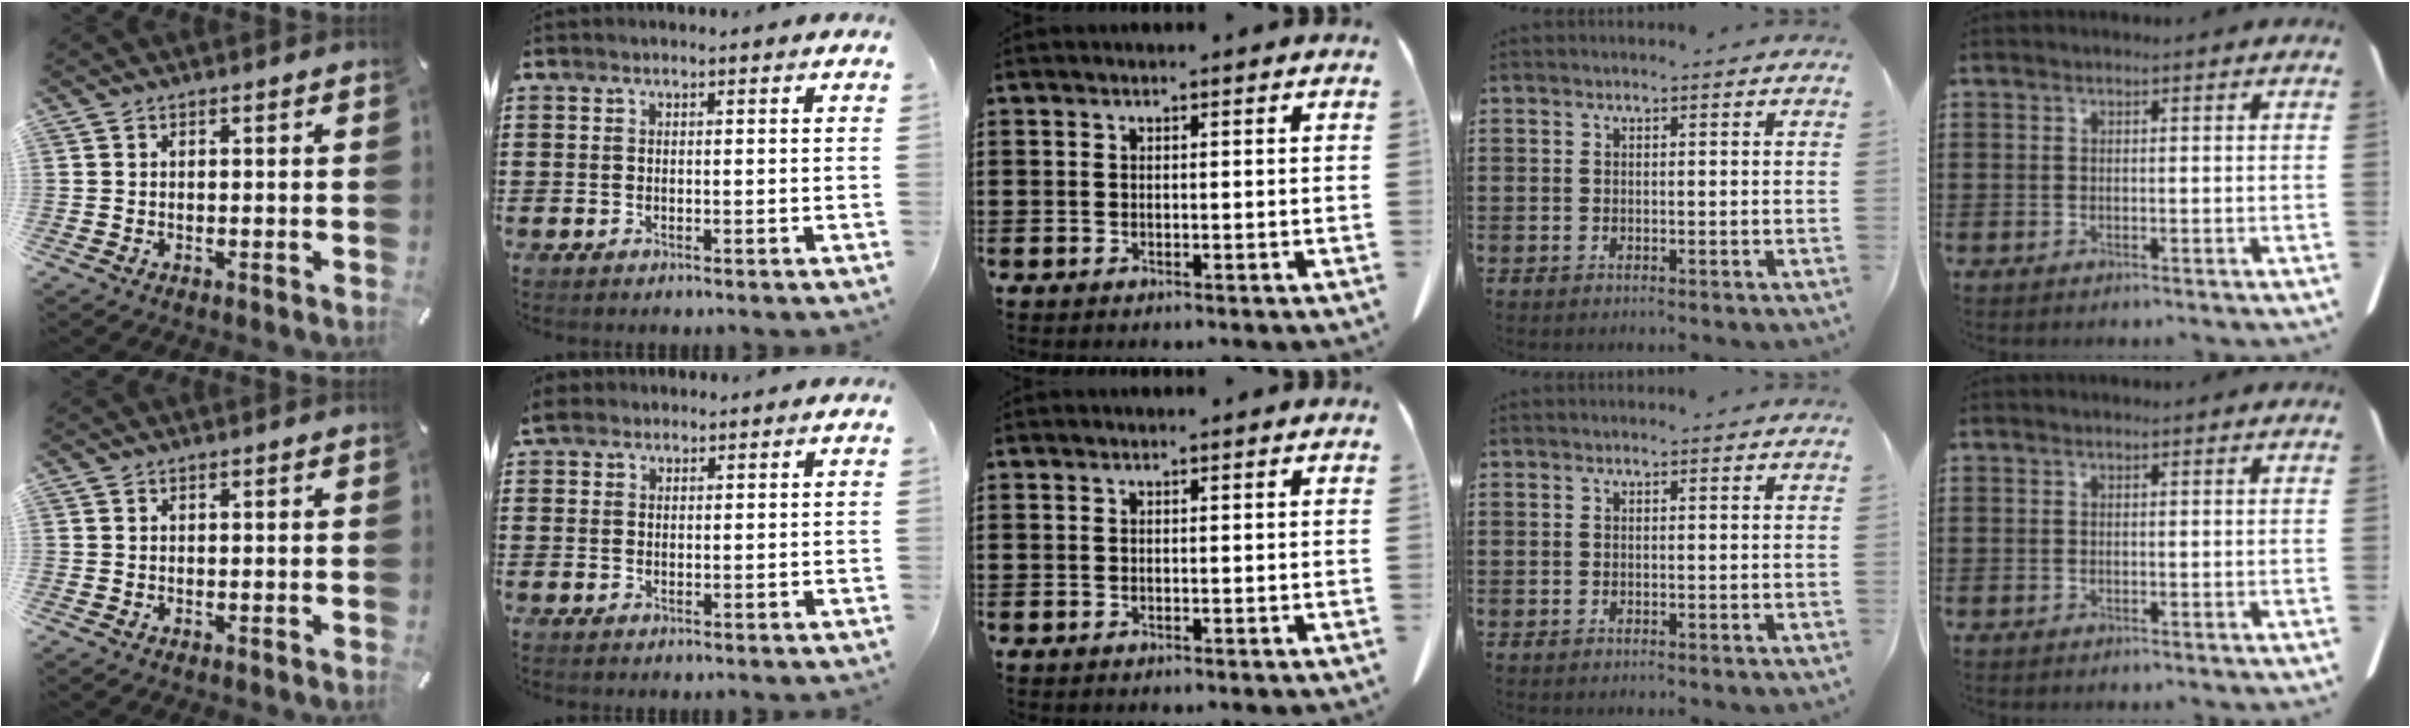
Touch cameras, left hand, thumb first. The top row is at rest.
{"index": {"total": 2.7, "force": [2.2, 1.4, 0.8], "torque": [-0.022, 0.008, 0.042]}}